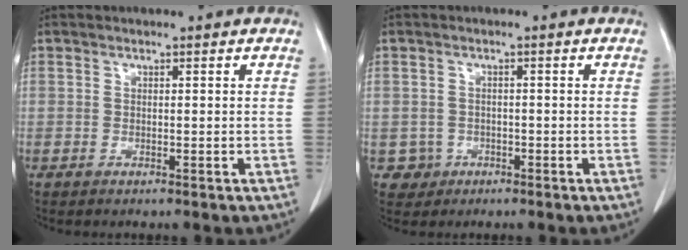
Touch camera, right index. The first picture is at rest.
{"total": 3.0, "force": [-0.9, 2.8, -0.3], "torque": [0.016, 0.014, -0.012]}